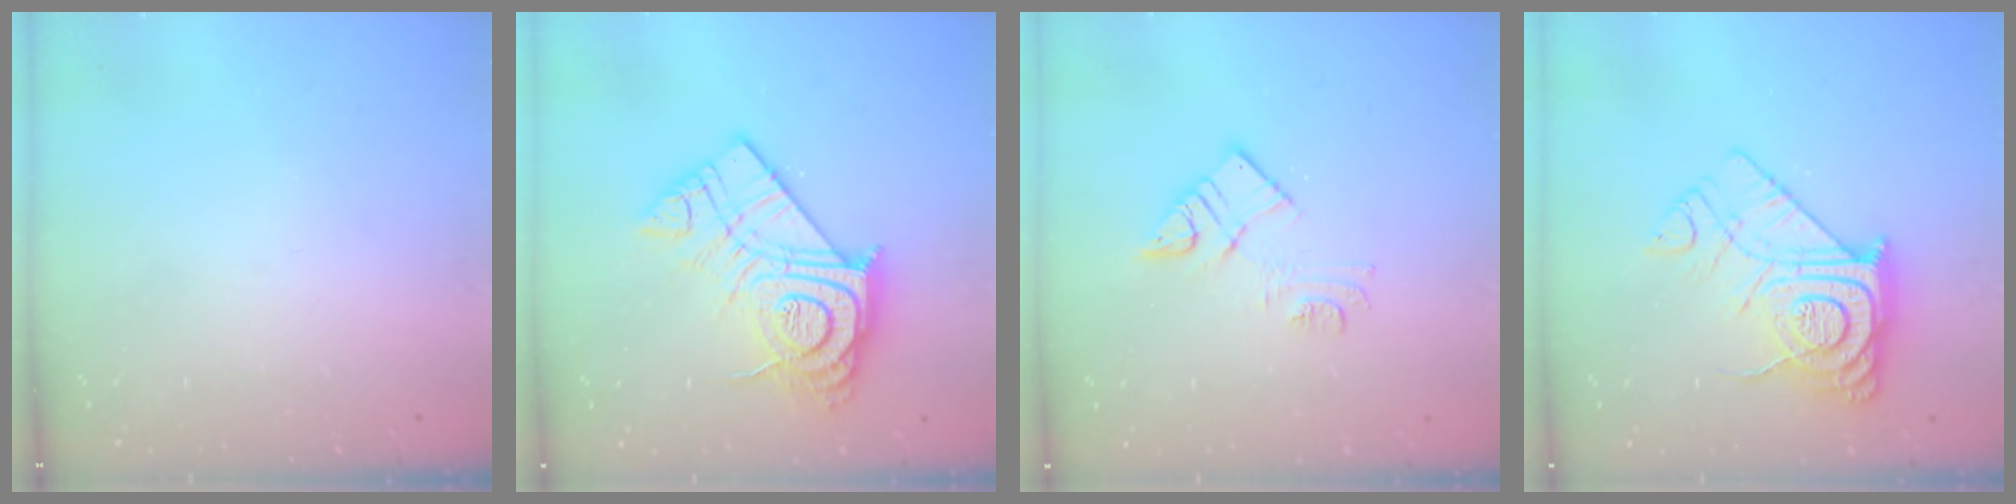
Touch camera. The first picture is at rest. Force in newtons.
{"total": 20.8, "press": 20.7, "slide": 1.6}
{"total": 10.5, "press": 10.5, "slide": 0.7}
{"total": 16.4, "press": 16.3, "slide": 1.7}